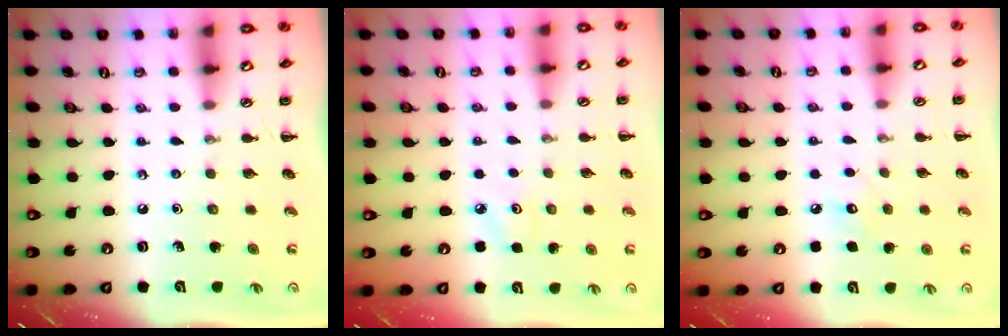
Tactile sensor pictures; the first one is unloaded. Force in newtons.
{"total": 4.8, "press": 4.6, "slide": 1.3}
{"total": 5.9, "press": 5.7, "slide": 1.6}